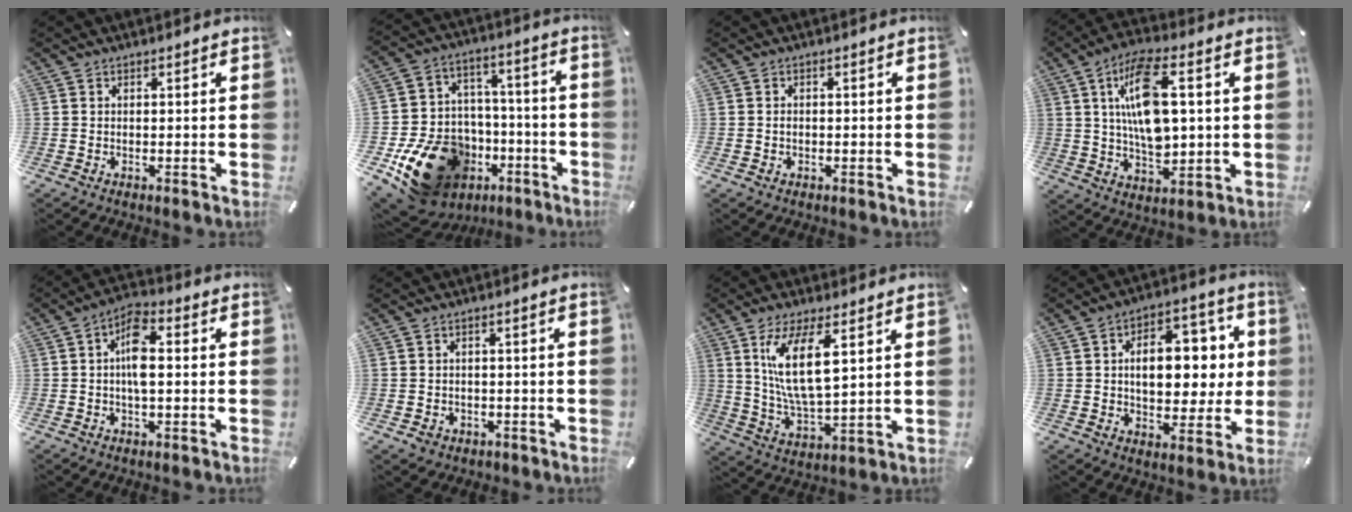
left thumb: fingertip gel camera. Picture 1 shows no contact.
{"total": 22.0, "force": [-9.0, 16.7, 11.2], "torque": [-0.169, 0.042, -0.113]}
{"total": 1.3, "force": [-0.3, 1.0, 0.9], "torque": [-0.018, 0.004, -0.007]}
{"total": 14.8, "force": [2.8, 7.1, 12.7], "torque": [-0.251, 0.002, 0.045]}
{"total": 7.1, "force": [-0.2, 3.1, 6.4], "torque": [-0.115, 0.013, -0.006]}
{"total": 3.0, "force": [-1.3, 2.5, 0.9], "torque": [-0.014, 0.006, -0.025]}
{"total": 12.8, "force": [5.2, 4.5, 10.7], "torque": [-0.212, -0.015, 0.088]}
{"total": 14.5, "force": [1.8, 9.7, 10.7], "torque": [-0.144, 0.002, 0.031]}